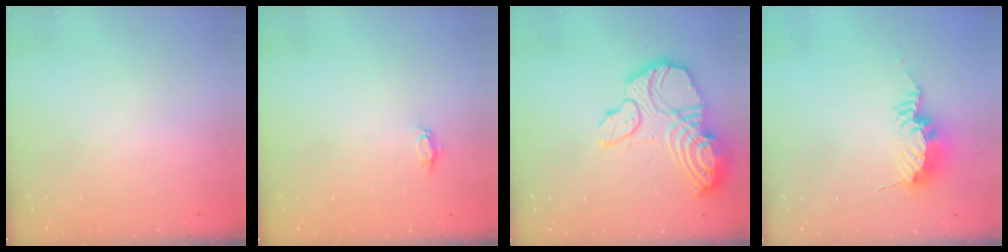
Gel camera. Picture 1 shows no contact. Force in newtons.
{"total": 3.2, "press": 3.2, "slide": 0.4}
{"total": 22.7, "press": 22.6, "slide": 2.2}
{"total": 10.4, "press": 10.4, "slide": 0.5}